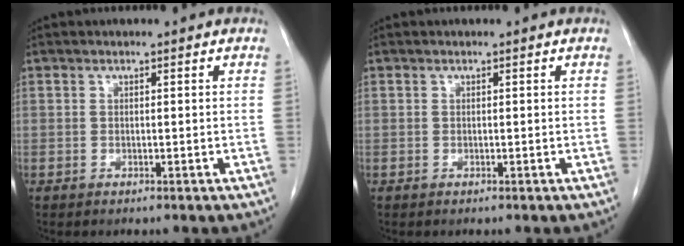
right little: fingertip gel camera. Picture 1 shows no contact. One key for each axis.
{"total": 0.0}